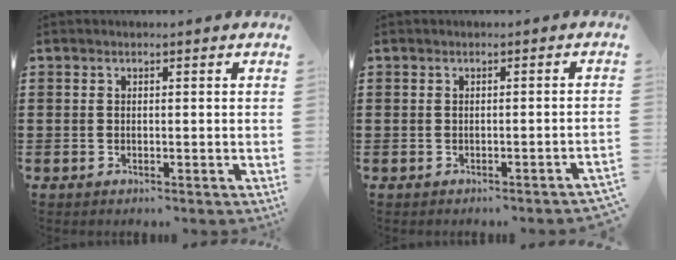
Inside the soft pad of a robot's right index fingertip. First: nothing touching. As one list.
[{"total": 0.9, "force": [-0.7, -0.2, 0.5], "torque": [-0.011, -0.002, -0.013]}]